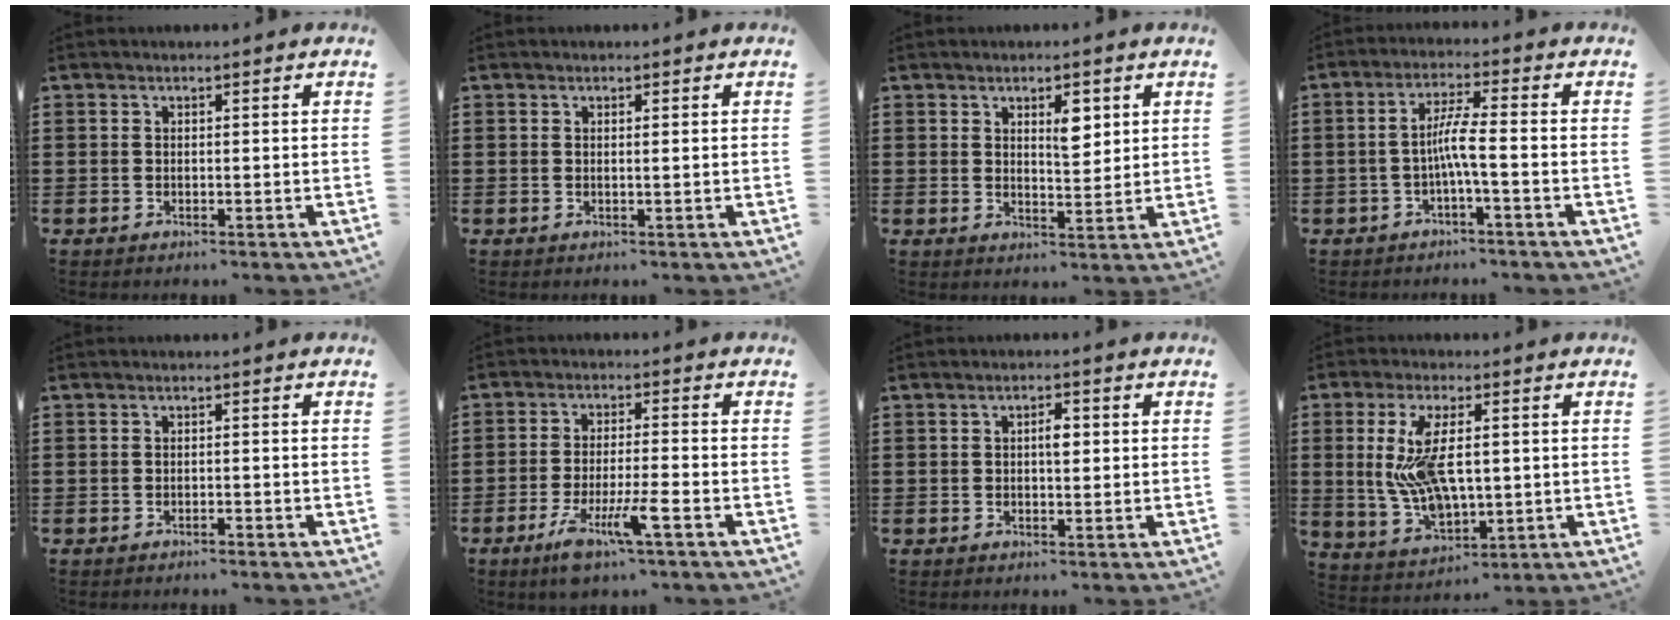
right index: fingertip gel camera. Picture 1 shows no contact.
{"total": 0.5, "force": [0.1, -0.2, 0.5], "torque": [-0.007, -0.002, 0.002]}
{"total": 4.2, "force": [2.0, 1.7, 3.2], "torque": [-0.046, -0.001, 0.028]}
{"total": 5.0, "force": [-1.4, 0.0, 4.8], "torque": [-0.088, -0.003, -0.029]}
{"total": 0.8, "force": [-0.8, 0.0, 0.2], "torque": [-0.007, -0.003, -0.015]}
{"total": 6.8, "force": [-4.1, 0.5, 5.5], "torque": [-0.113, -0.019, -0.076]}
{"total": 2.2, "force": [0.2, 0.8, 2.1], "torque": [-0.033, 0.001, 0.000]}
{"total": 8.0, "force": [0.7, 2.7, 7.5], "torque": [-0.170, -0.006, 0.005]}